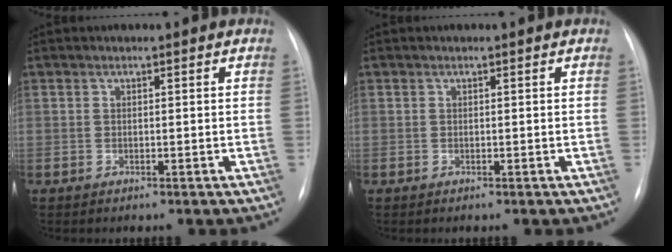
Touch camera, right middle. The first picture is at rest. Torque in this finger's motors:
{"motor_torque": [0.00, 0.00, 0.00, 0.00]}